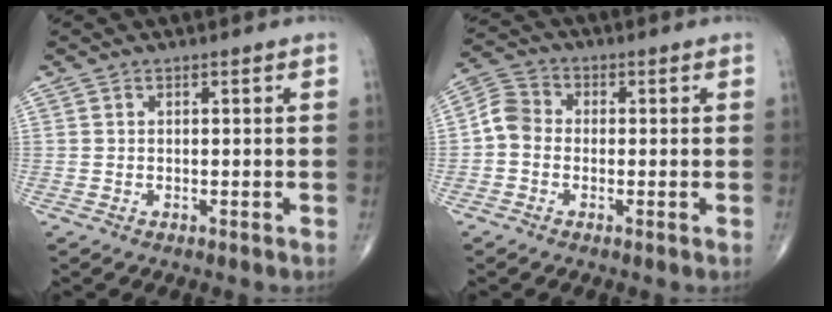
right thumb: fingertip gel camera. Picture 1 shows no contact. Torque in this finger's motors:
{"motor_torque": [0.13, 0.13, 0.02, -0.08, 0.01]}